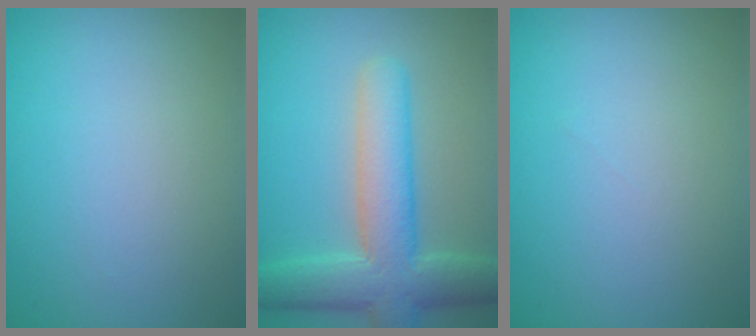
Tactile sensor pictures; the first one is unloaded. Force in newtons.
{"total": 7.4, "press": 7.4, "slide": 0.7}
{"total": 0.0}